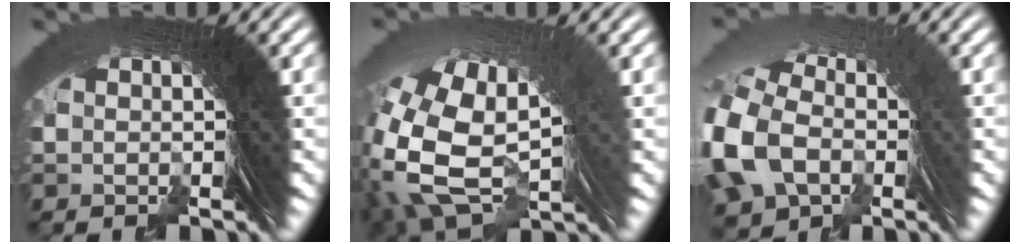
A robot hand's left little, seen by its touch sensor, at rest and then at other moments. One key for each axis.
{"total": 10.5, "fx": -0.3, "fy": 7.9, "fz": 6.9, "tx": -0.175, "ty": -0.055, "tz": 0.025}
{"total": 6.1, "fx": -0.8, "fy": 5.0, "fz": 3.5, "tx": -0.105, "ty": -0.016, "tz": -0.004}